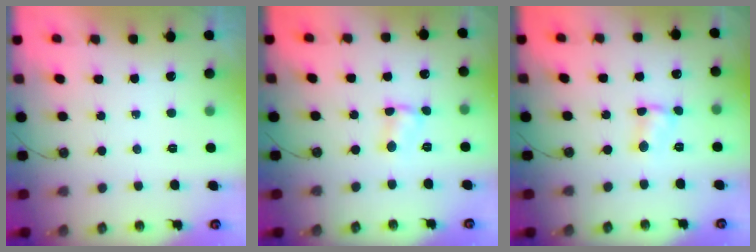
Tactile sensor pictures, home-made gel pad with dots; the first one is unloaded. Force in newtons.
{"total": 2.5, "press": 2.5, "slide": 0.3}
{"total": 2.5, "press": 2.5, "slide": 0.2}